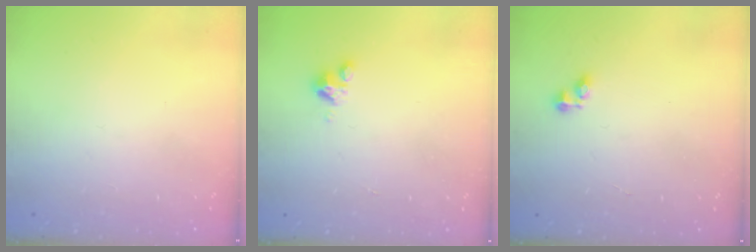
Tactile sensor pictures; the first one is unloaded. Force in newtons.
{"total": 3.6, "press": 3.6, "slide": 0.4}
{"total": 2.1, "press": 2.1, "slide": 0.3}